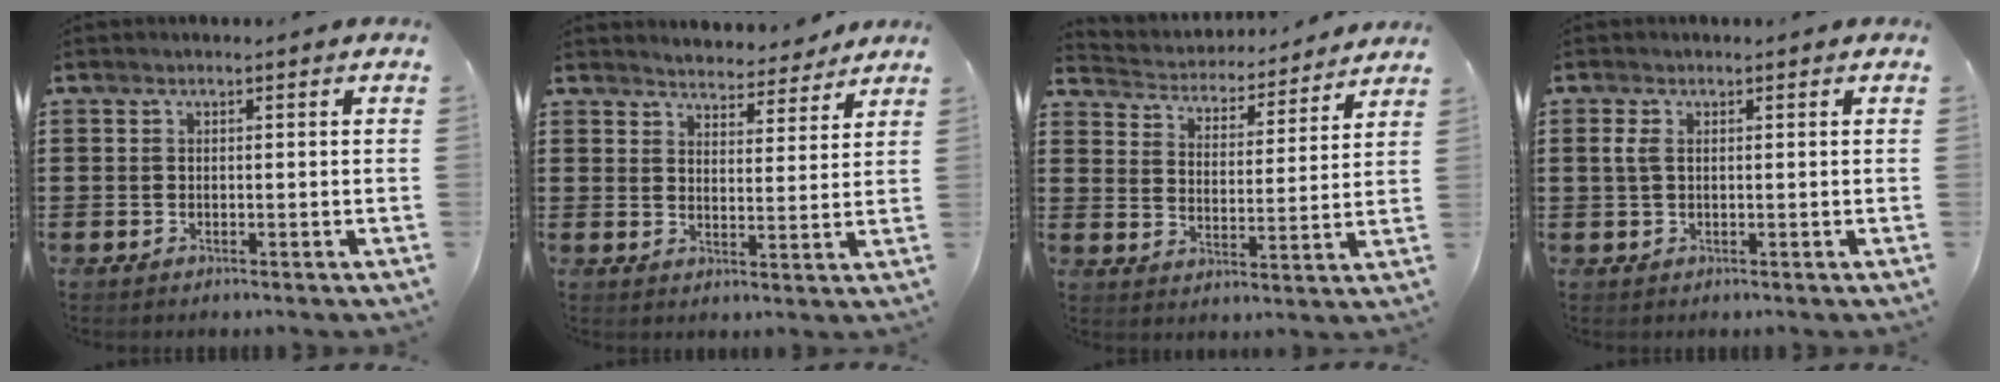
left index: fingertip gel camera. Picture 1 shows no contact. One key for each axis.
{"total": 4.3, "fx": 4.3, "fy": 0.1, "fz": 0.1, "tx": -0.013, "ty": -0.026, "tz": 0.074}
{"total": 3.6, "fx": 3.6, "fy": 0.3, "fz": -0.2, "tx": -0.022, "ty": -0.033, "tz": 0.055}
{"total": 1.9, "fx": 0.4, "fy": 1.0, "fz": 1.6, "tx": -0.044, "ty": 0.003, "tz": 0.004}